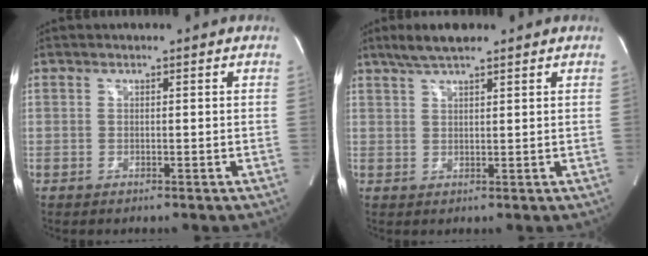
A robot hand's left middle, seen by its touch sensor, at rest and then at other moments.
{"total": 4.8, "force": [3.8, 0.7, 2.9], "torque": [-0.065, 0.013, 0.070]}